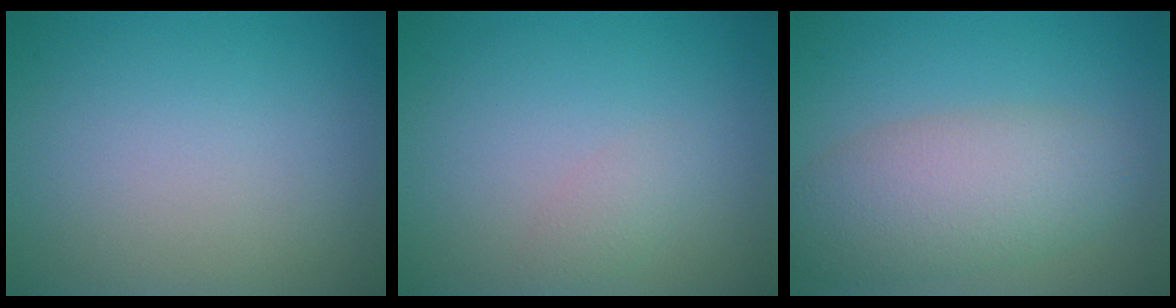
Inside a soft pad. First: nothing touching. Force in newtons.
{"total": 1.1, "press": 1.1, "slide": 0.1}
{"total": 5.8, "press": 5.7, "slide": 0.4}